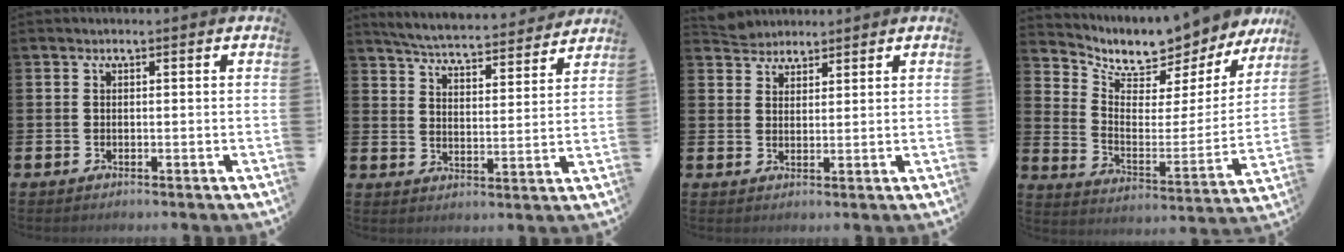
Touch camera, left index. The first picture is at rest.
{"total": 5.7, "force": [5.6, 0.4, 1.0], "torque": [-0.045, -0.041, 0.096]}
{"total": 3.2, "force": [3.0, 0.9, -0.5], "torque": [0.007, -0.009, 0.056]}
{"total": 7.6, "force": [6.9, 2.8, 1.6], "torque": [-0.068, -0.054, 0.116]}